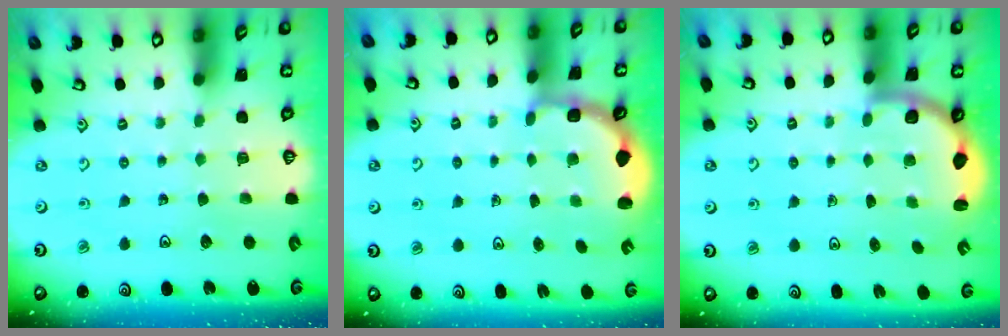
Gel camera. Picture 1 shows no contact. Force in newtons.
{"total": 2.8, "press": 2.5, "slide": 1.4}
{"total": 3.4, "press": 3.0, "slide": 1.6}